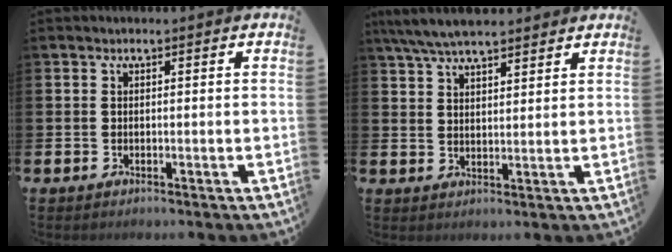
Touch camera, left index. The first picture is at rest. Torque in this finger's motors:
{"motor_torque": [0.23, -0.88, 1.05, 0.21]}